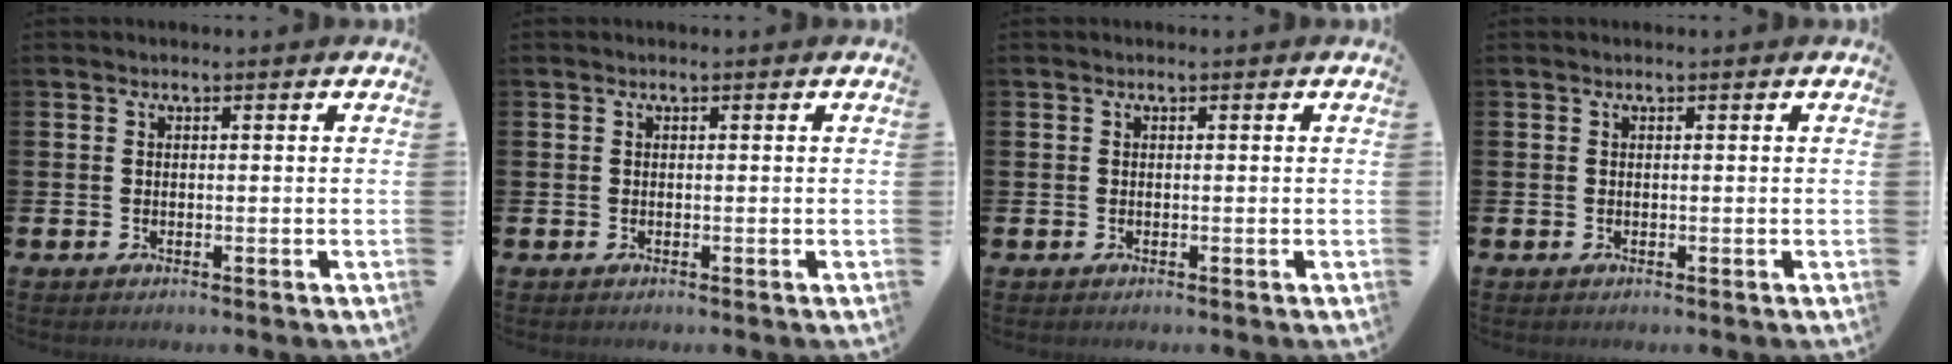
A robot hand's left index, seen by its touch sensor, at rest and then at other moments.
{"total": 0.0}
{"total": 0.0}
{"total": 0.0}